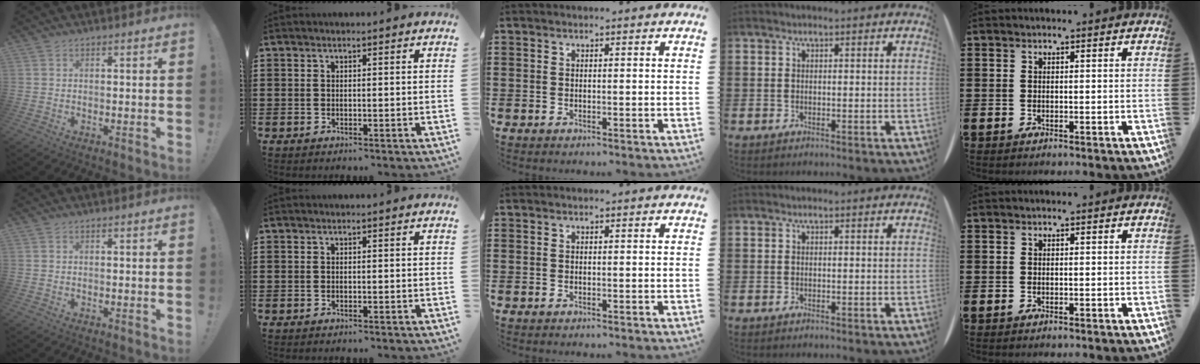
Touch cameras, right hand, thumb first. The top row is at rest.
{}